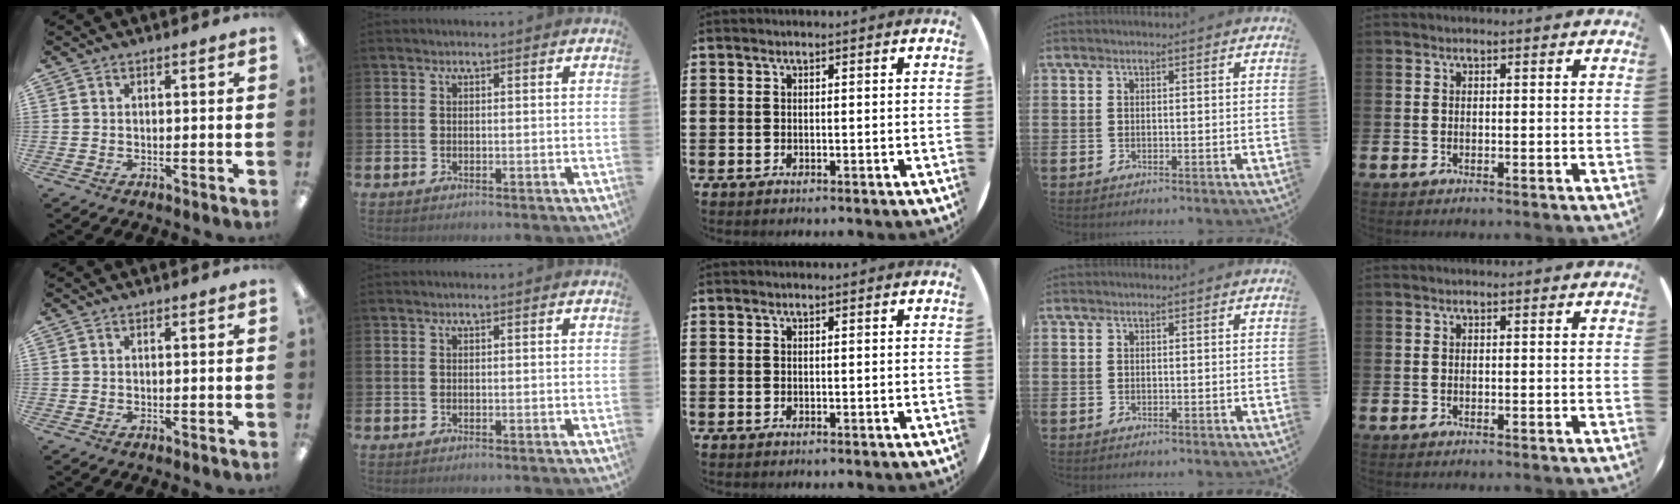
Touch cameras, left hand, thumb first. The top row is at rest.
{}